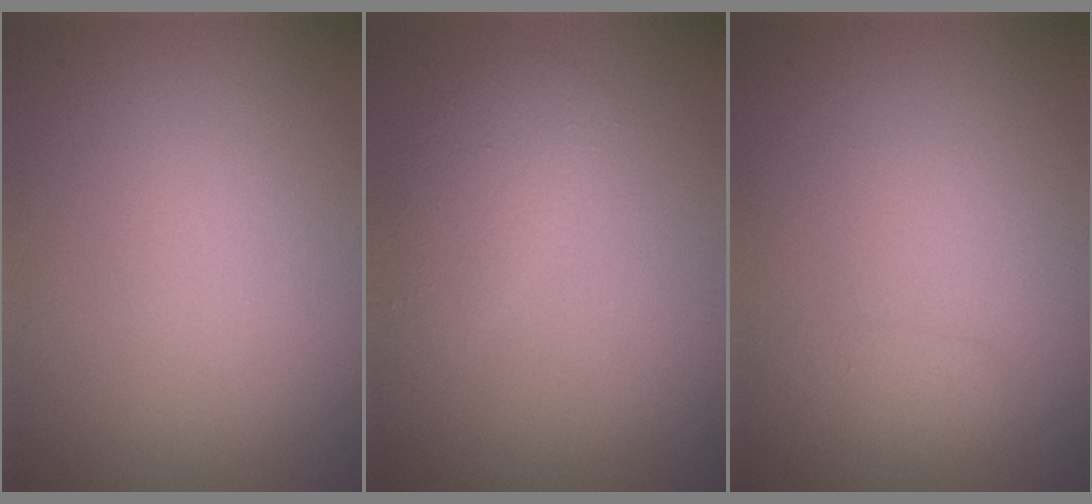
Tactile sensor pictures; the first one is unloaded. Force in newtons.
{"total": 2.2, "press": 2.2, "slide": 0.1}
{"total": 0.9, "press": 0.9, "slide": 0.1}